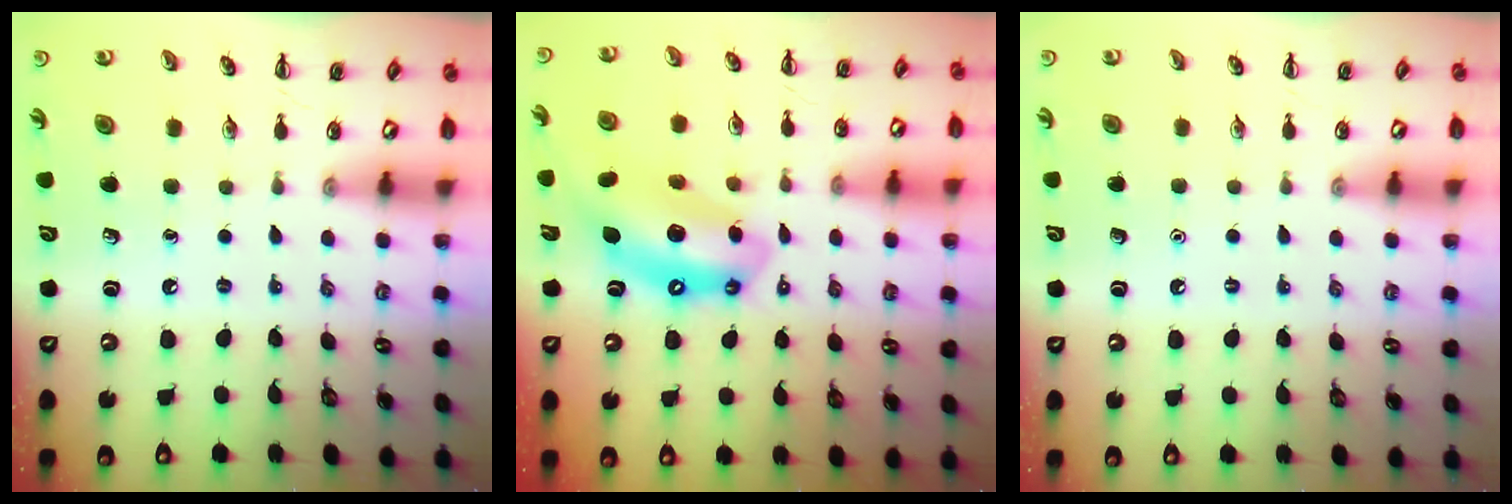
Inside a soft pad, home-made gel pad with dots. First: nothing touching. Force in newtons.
{"total": 13.8, "press": 13.4, "slide": 3.3}
{"total": 1.6, "press": 1.6, "slide": 0.1}